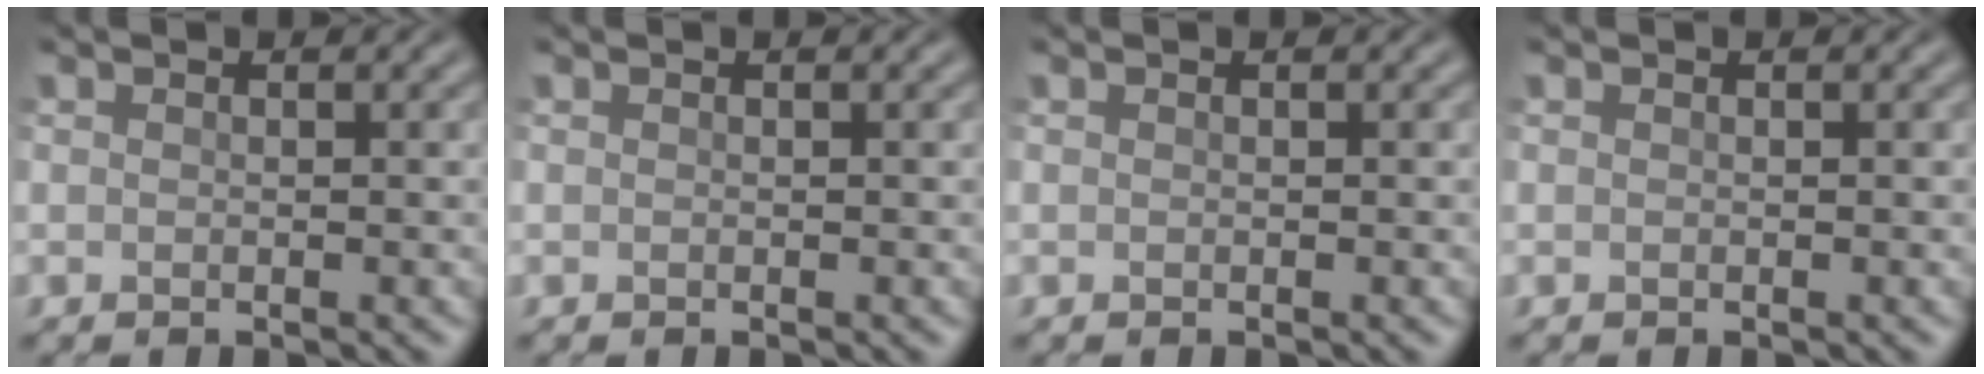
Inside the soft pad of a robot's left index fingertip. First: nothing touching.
{"total": 0.0}
{"total": 0.0}
{"total": 0.0}